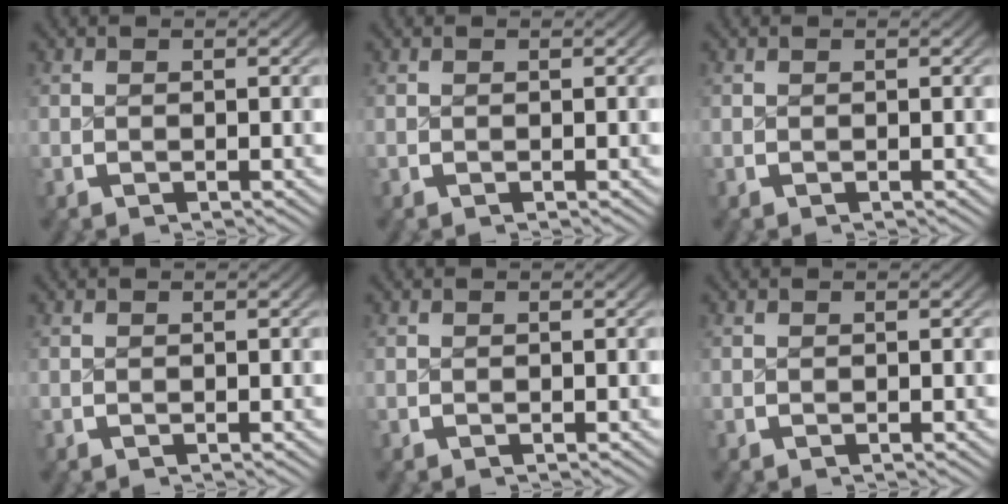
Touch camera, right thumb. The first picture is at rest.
{"total": 0.0}
{"total": 0.0}
{"total": 0.0}
{"total": 0.0}
{"total": 0.0}